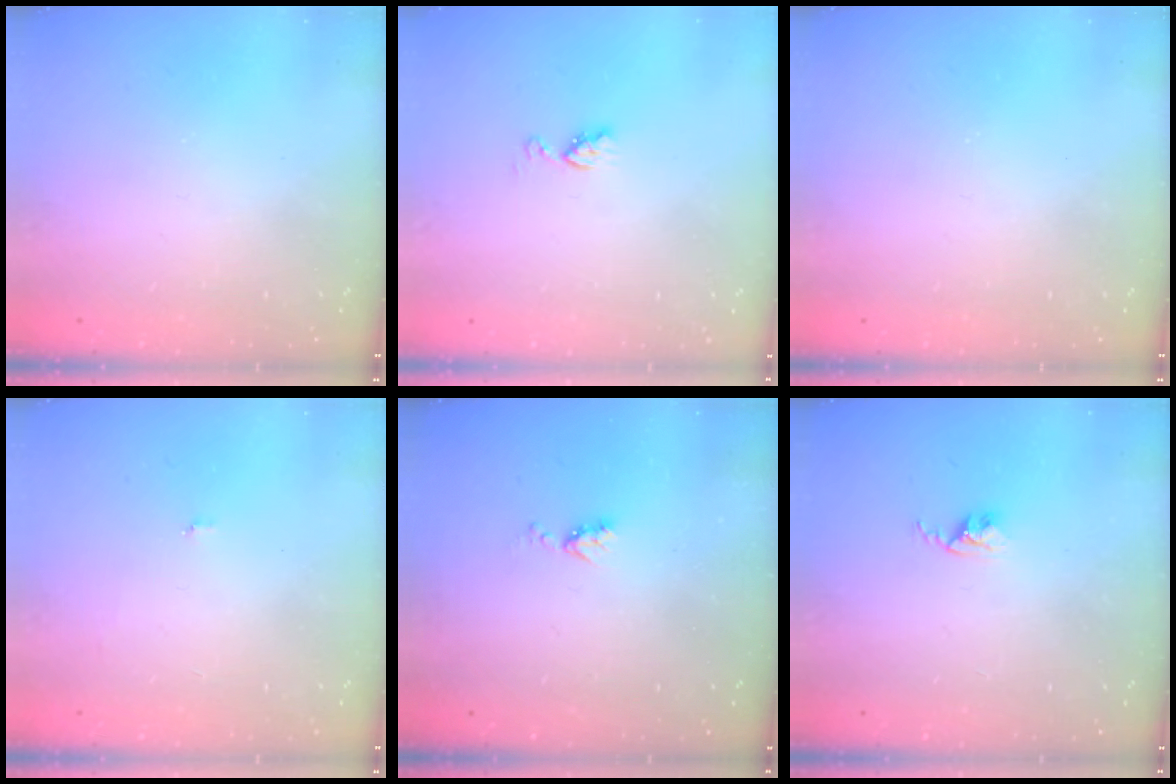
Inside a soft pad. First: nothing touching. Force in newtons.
{"total": 5.8, "press": 5.8, "slide": 0.2}
{"total": 0.0}
{"total": 4.1, "press": 4.0, "slide": 0.3}
{"total": 4.3, "press": 4.3, "slide": 0.7}
{"total": 2.6, "press": 2.6, "slide": 0.4}